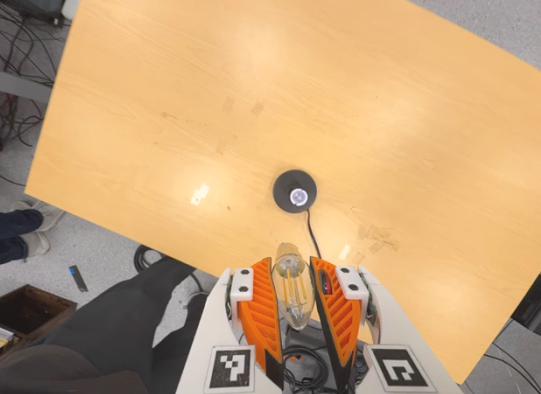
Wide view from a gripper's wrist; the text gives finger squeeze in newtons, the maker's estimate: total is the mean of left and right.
{"total": 12.1, "left": 12.1, "right": 12.1}